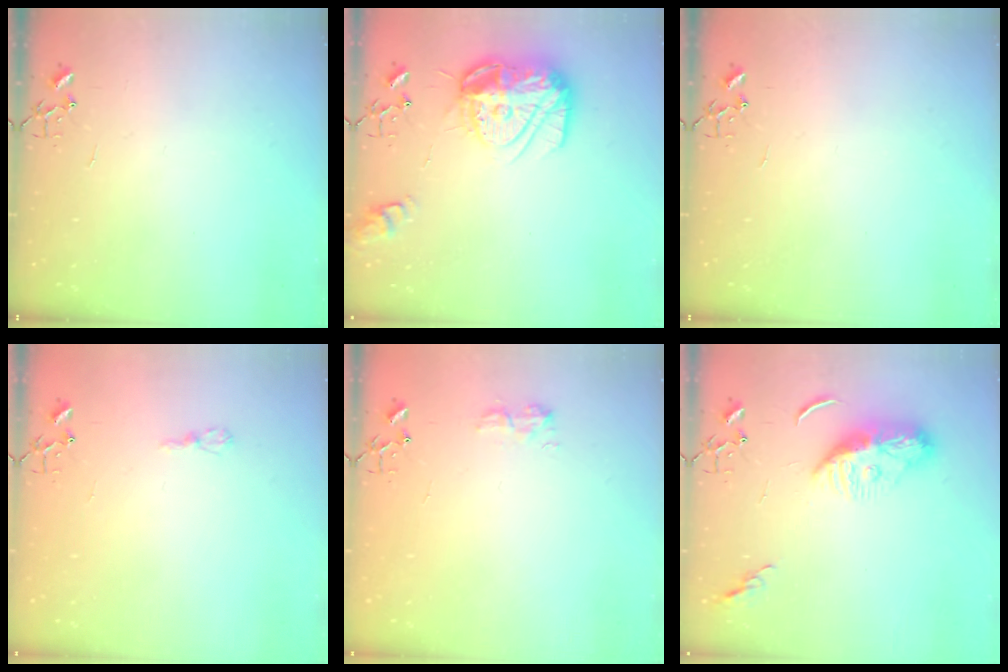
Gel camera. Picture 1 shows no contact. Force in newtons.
{"total": 16.5, "press": 16.4, "slide": 1.5}
{"total": 0.0}
{"total": 5.2, "press": 5.1, "slide": 0.5}
{"total": 8.8, "press": 8.7, "slide": 0.4}
{"total": 9.9, "press": 9.9, "slide": 1.1}